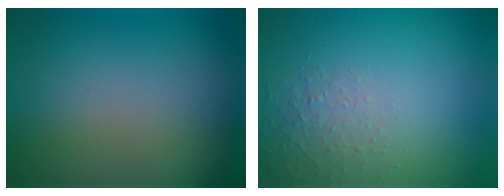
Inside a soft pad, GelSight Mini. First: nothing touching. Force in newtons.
{"total": 1.3, "press": 0.4, "slide": 1.2}